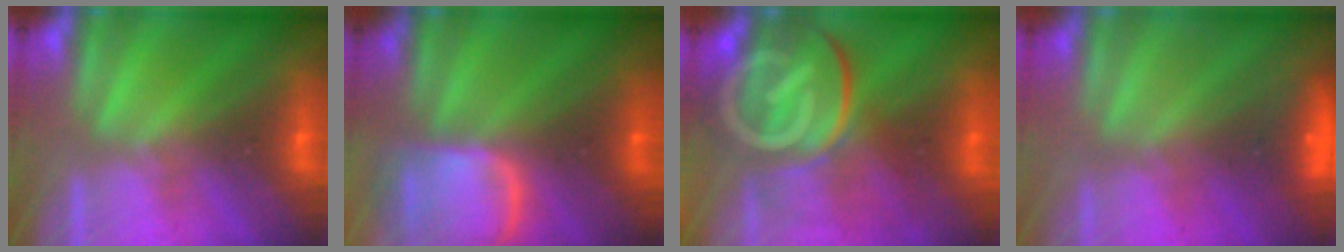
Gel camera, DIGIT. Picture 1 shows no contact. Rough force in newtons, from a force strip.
{"total": 8.2}
{"total": 8.0}
{"total": 3.0}